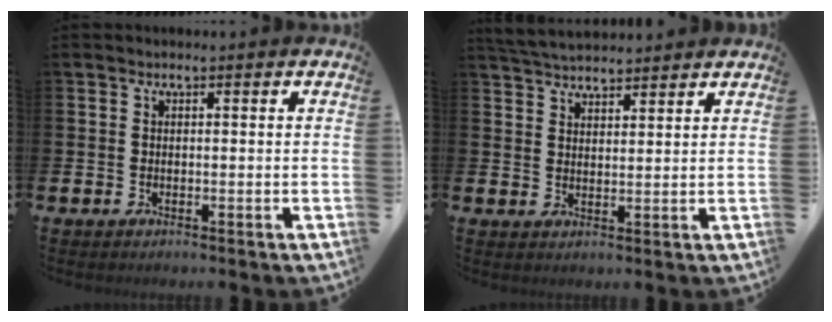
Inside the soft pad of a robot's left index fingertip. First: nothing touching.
{"total": 4.3, "force": [4.2, 0.7, 0.4], "torque": [-0.018, -0.017, 0.077]}